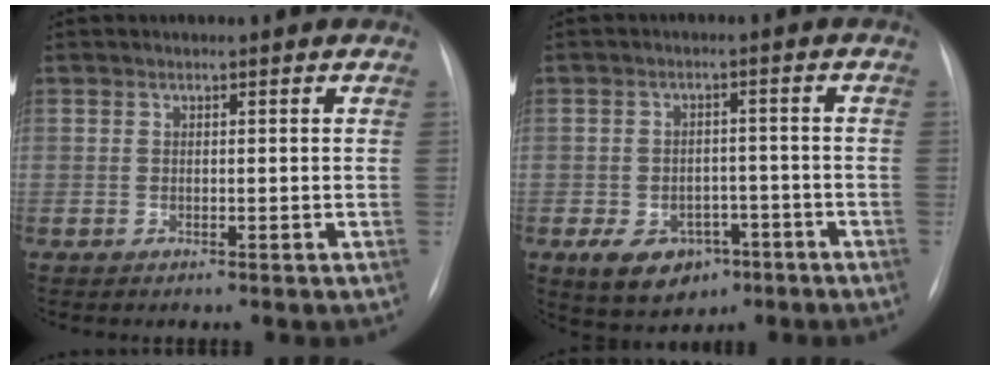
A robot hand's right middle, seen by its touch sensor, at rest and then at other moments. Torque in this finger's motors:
{"motor_torque": [0.79, -0.58, 0.10, 0.07]}